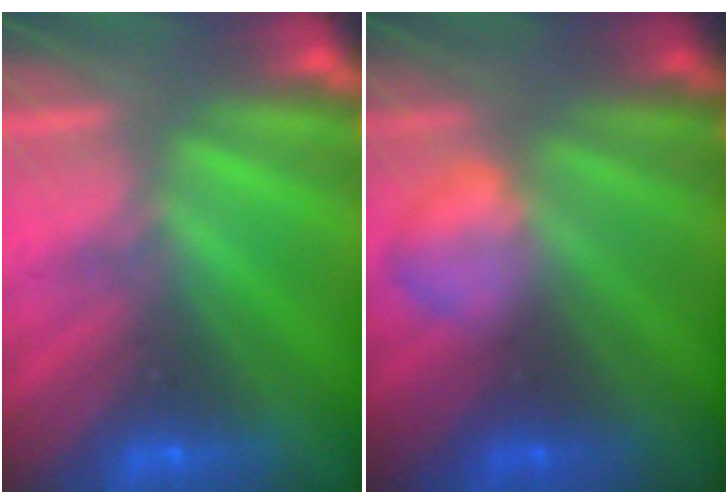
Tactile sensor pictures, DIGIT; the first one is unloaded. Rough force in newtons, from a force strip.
{"total": 2.3}